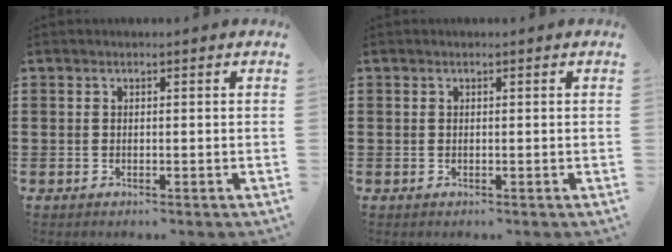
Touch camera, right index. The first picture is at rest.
{"total": 0.0}